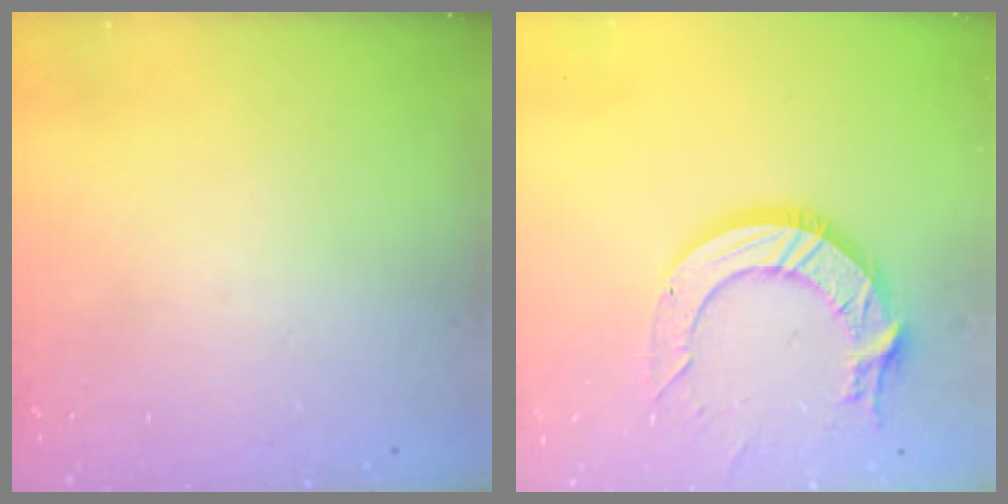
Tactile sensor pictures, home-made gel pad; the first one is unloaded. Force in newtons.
{"total": 13.5, "press": 13.4, "slide": 1.6}